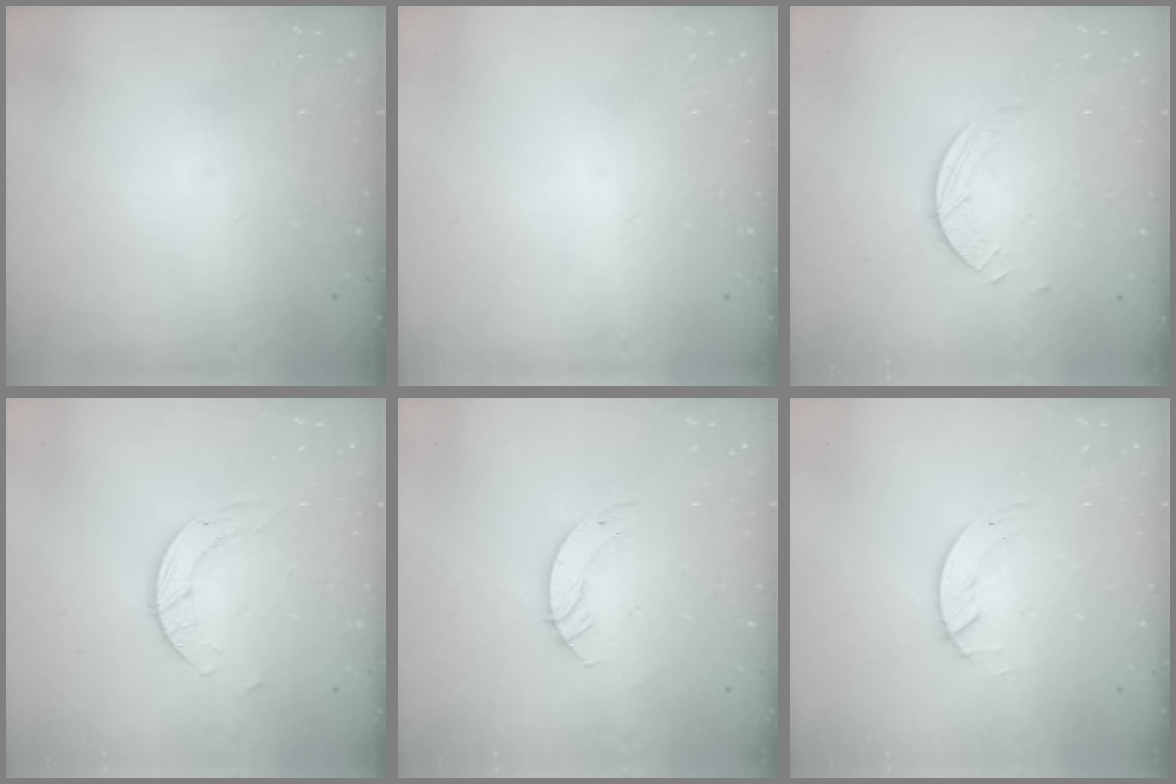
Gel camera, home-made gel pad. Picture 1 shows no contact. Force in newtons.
{"total": 0.0}
{"total": 2.5, "press": 2.4, "slide": 0.2}
{"total": 4.5, "press": 4.5, "slide": 0.3}
{"total": 3.5, "press": 3.5, "slide": 0.2}
{"total": 1.2, "press": 1.1, "slide": 0.2}